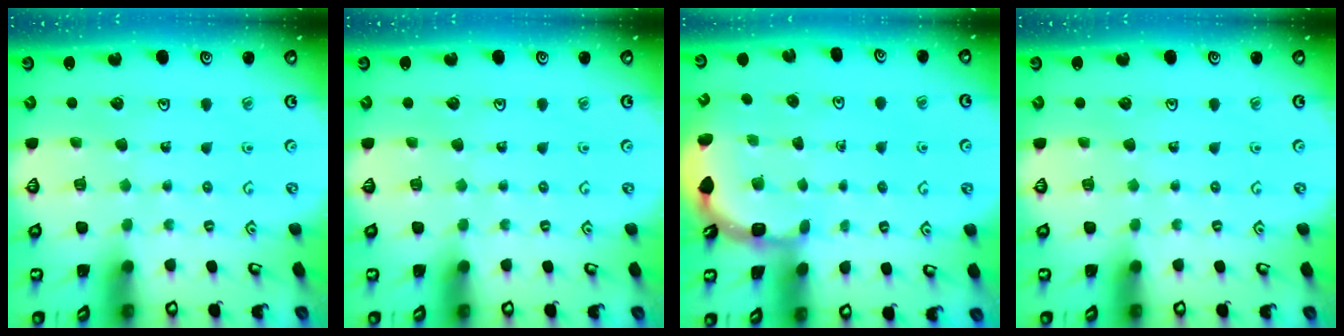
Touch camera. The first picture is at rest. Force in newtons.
{"total": 0.0}
{"total": 1.9, "press": 1.8, "slide": 0.6}
{"total": 0.0}